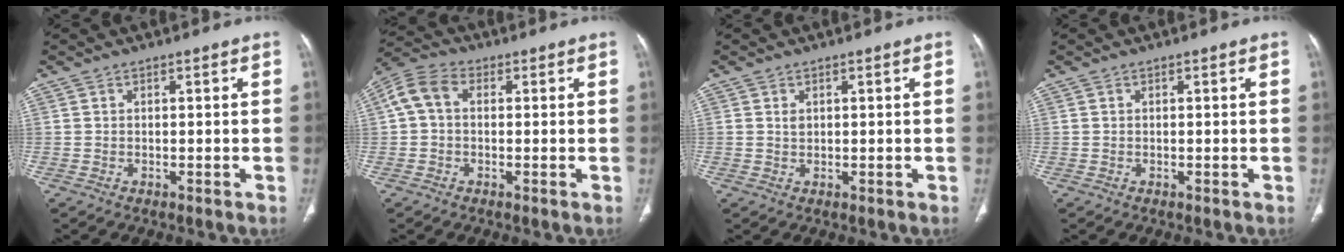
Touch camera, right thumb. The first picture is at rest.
{"total": 6.6, "force": [0.7, 4.6, 4.6], "torque": [-0.092, 0.024, 0.006]}
{"total": 1.1, "force": [0.4, 0.8, 0.6], "torque": [-0.008, -0.002, 0.009]}
{"total": 0.0}